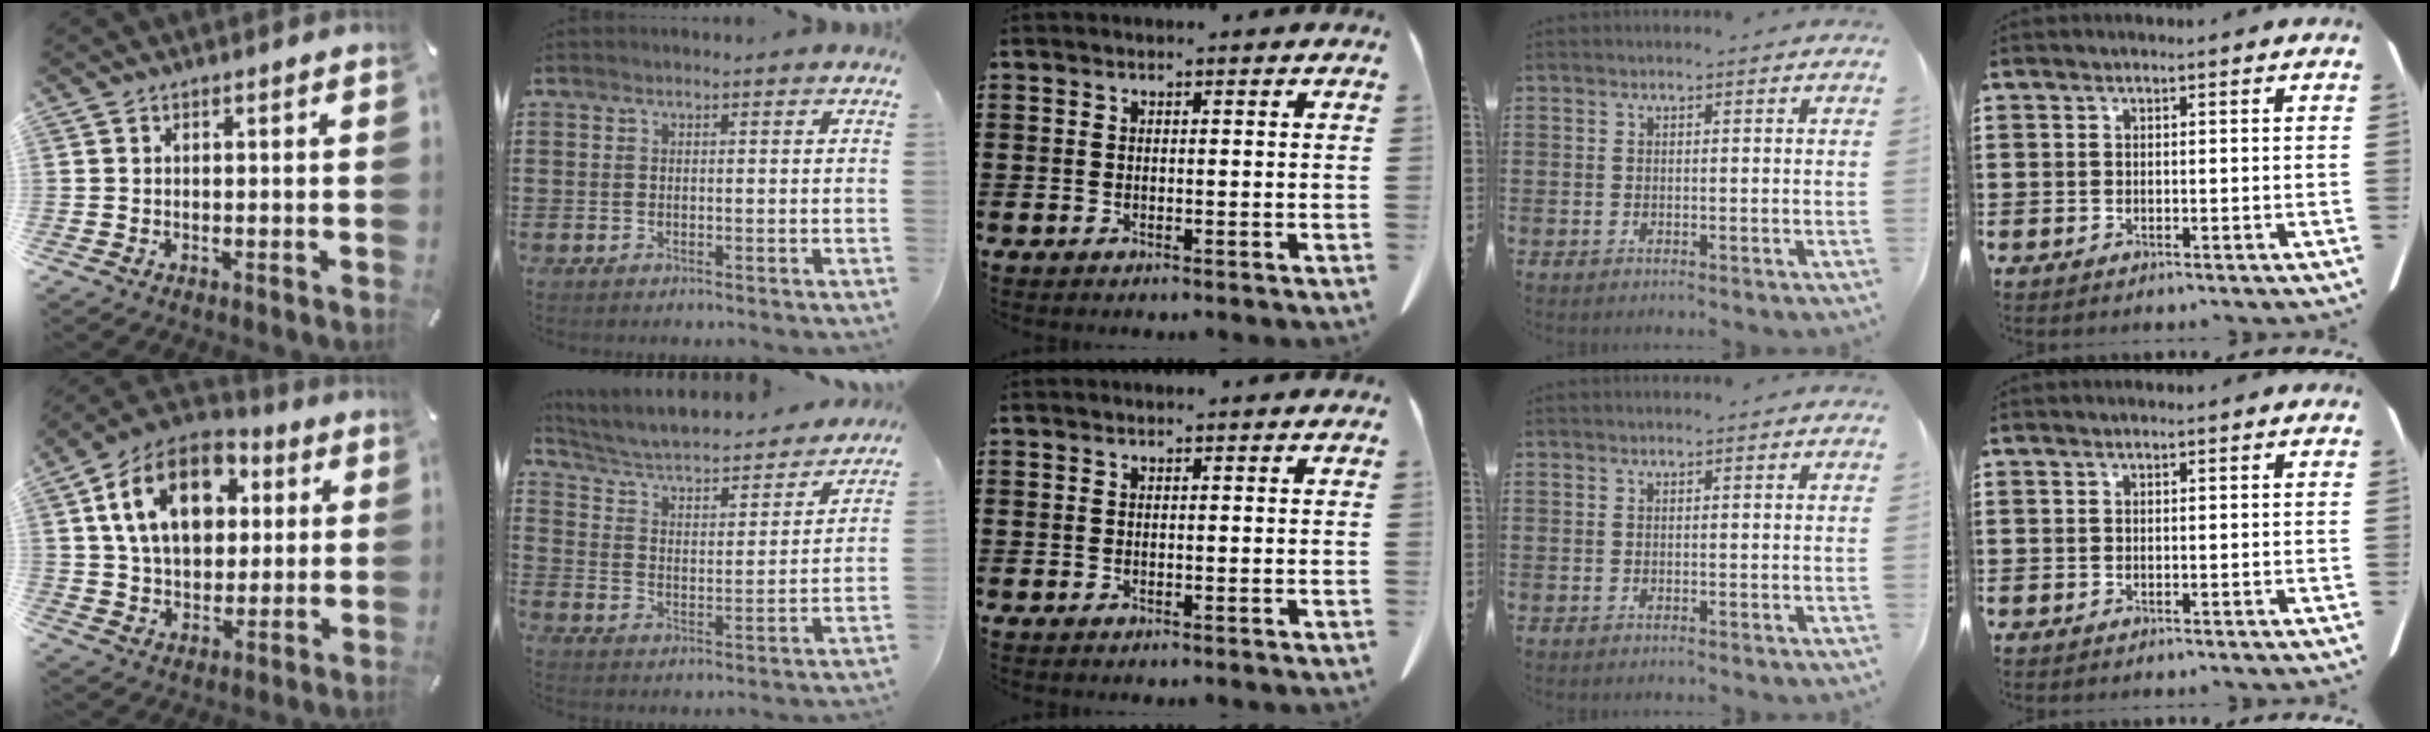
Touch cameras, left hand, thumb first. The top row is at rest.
{"thumb": {"total": 17.3, "force": [5.4, 12.1, 11.2], "torque": [-0.211, 0.001, 0.095]}, "index": {"total": 4.0, "force": [3.6, 0.7, 1.6], "torque": [-0.050, -0.035, 0.052]}}